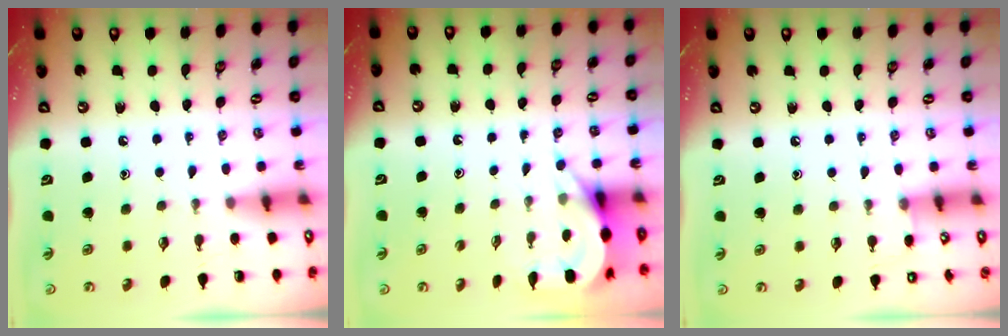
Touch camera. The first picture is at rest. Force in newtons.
{"total": 6.5, "press": 6.5, "slide": 0.3}
{"total": 3.9, "press": 3.8, "slide": 0.5}